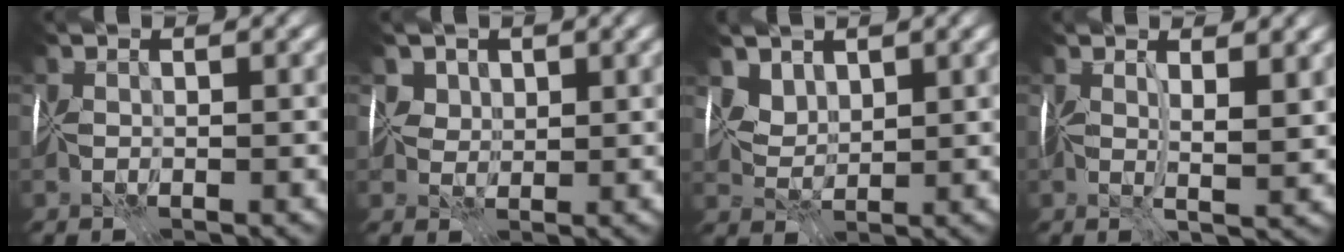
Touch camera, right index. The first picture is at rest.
{"total": 2.3, "force": [2.0, 1.1, 0.0], "torque": [0.000, -0.006, 0.039]}
{"total": 2.4, "force": [2.3, 0.5, 0.0], "torque": [-0.001, -0.018, 0.068]}
{"total": 2.6, "force": [1.7, 0.0, 2.0], "torque": [-0.028, -0.007, 0.034]}